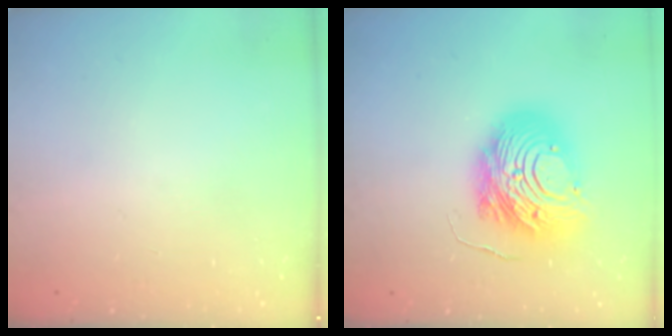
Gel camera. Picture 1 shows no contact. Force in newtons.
{"total": 14.9, "press": 14.8, "slide": 1.4}